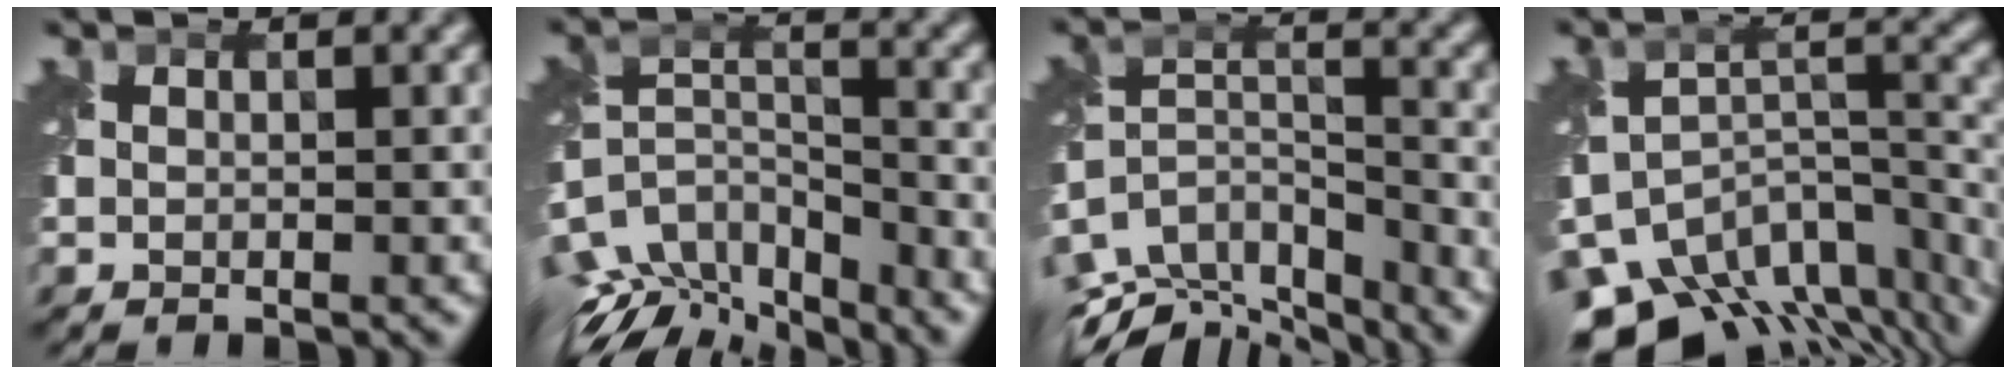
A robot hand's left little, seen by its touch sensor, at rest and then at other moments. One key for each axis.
{"total": 8.6, "fx": -6.7, "fy": 3.6, "fz": 4.0, "tx": -0.085, "ty": -0.010, "tz": -0.114}
{"total": 10.0, "fx": -8.5, "fy": 3.7, "fz": 3.6, "tx": -0.074, "ty": 0.004, "tz": -0.125}
{"total": 11.5, "fx": -8.7, "fy": 5.4, "fz": 5.3, "tx": -0.096, "ty": -0.017, "tz": -0.105}